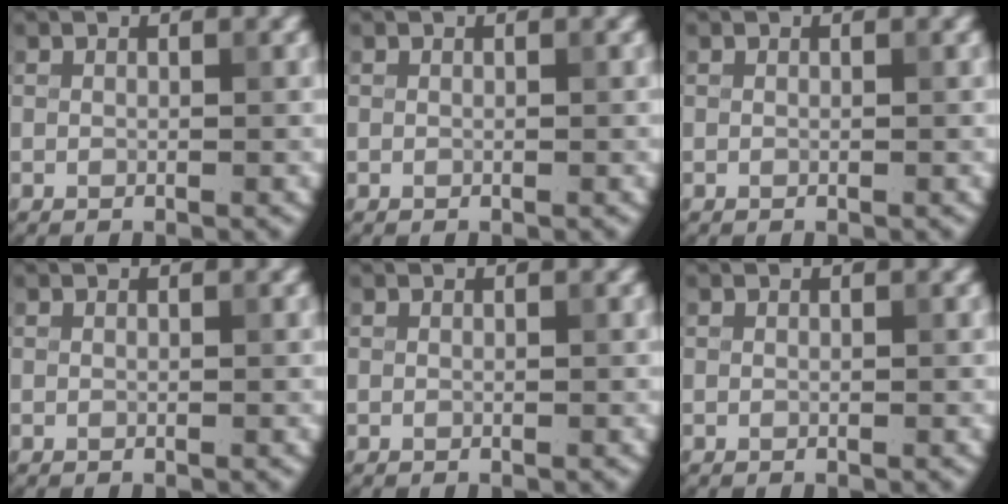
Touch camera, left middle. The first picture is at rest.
{"total": 0.0}
{"total": 0.0}
{"total": 0.0}
{"total": 0.0}
{"total": 0.0}